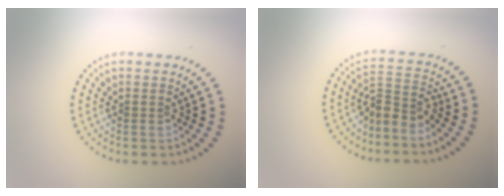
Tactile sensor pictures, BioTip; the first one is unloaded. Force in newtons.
{"total": 2.6, "press": 1.8, "slide": 1.9}